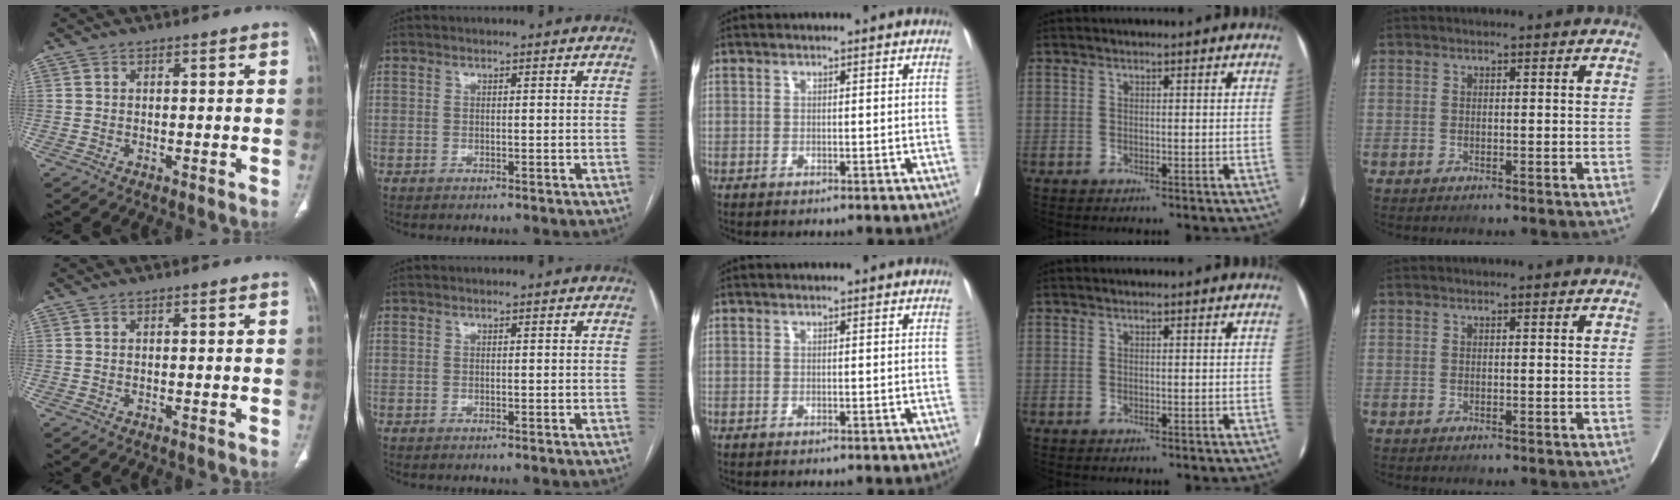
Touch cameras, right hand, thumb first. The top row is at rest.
{}